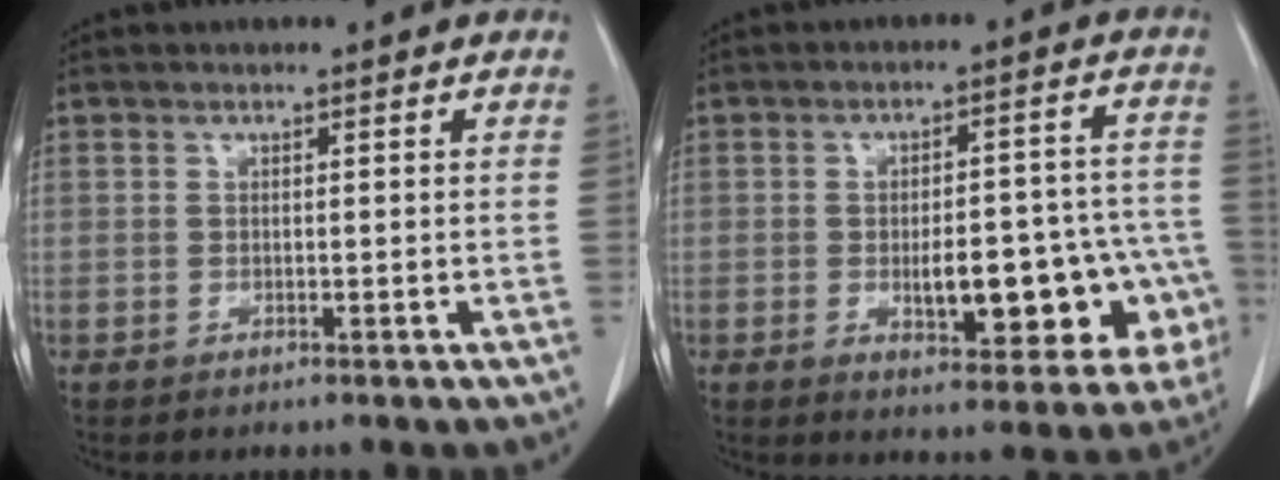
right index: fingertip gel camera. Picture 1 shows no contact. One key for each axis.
{"total": 15.1, "fx": -4.1, "fy": 5.9, "fz": 13.3, "tx": -0.116, "ty": 0.038, "tz": -0.035}